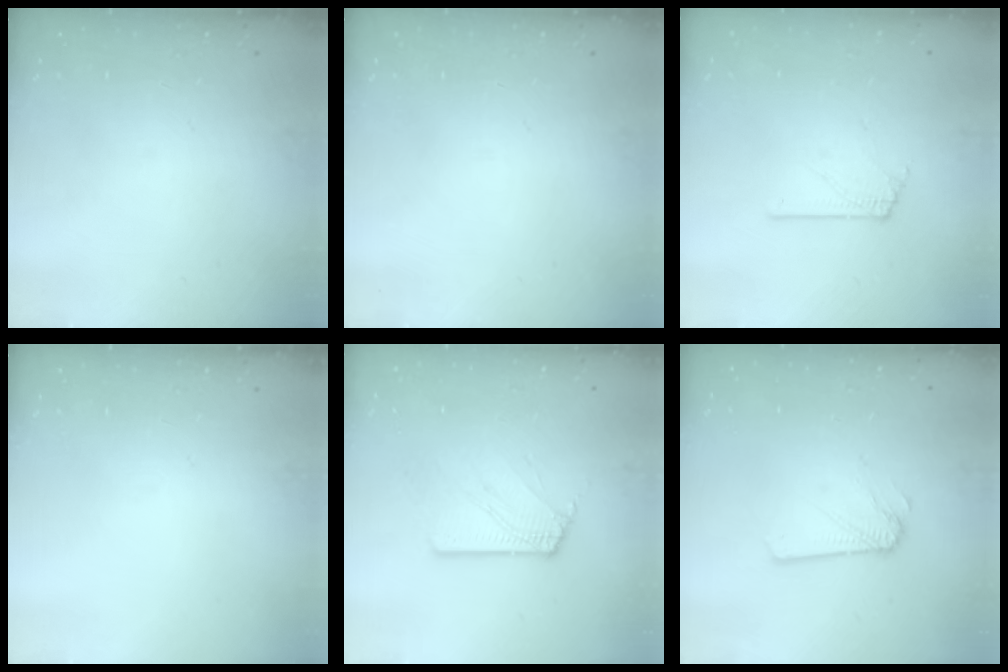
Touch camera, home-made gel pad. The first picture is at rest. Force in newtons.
{"total": 0.0}
{"total": 1.6, "press": 1.6, "slide": 0.2}
{"total": 0.0}
{"total": 3.3, "press": 3.2, "slide": 0.3}
{"total": 1.2, "press": 1.2, "slide": 0.1}